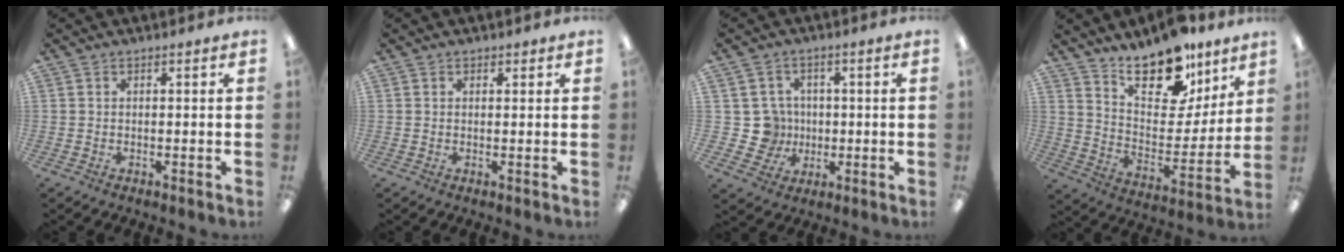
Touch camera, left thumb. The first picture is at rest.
{"total": 0.8, "force": [0.6, 0.6, 0.1], "torque": [0.006, -0.001, 0.008]}
{"total": 8.1, "force": [0.1, 7.9, 1.6], "torque": [-0.041, 0.003, 0.010]}
{"total": 18.7, "force": [15.1, 7.7, 7.8], "torque": [-0.128, -0.114, 0.267]}